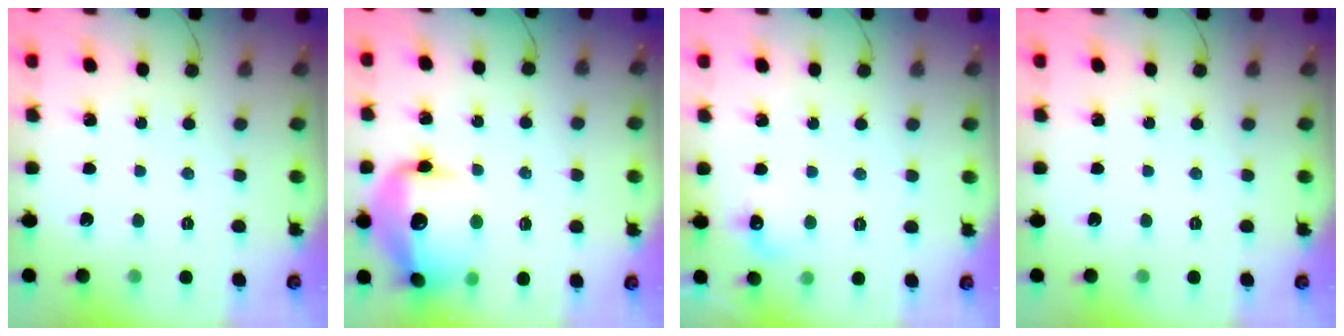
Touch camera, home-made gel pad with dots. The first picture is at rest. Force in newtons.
{"total": 17.2, "press": 17.1, "slide": 2.1}
{"total": 4.9, "press": 4.8, "slide": 1.2}
{"total": 0.0}